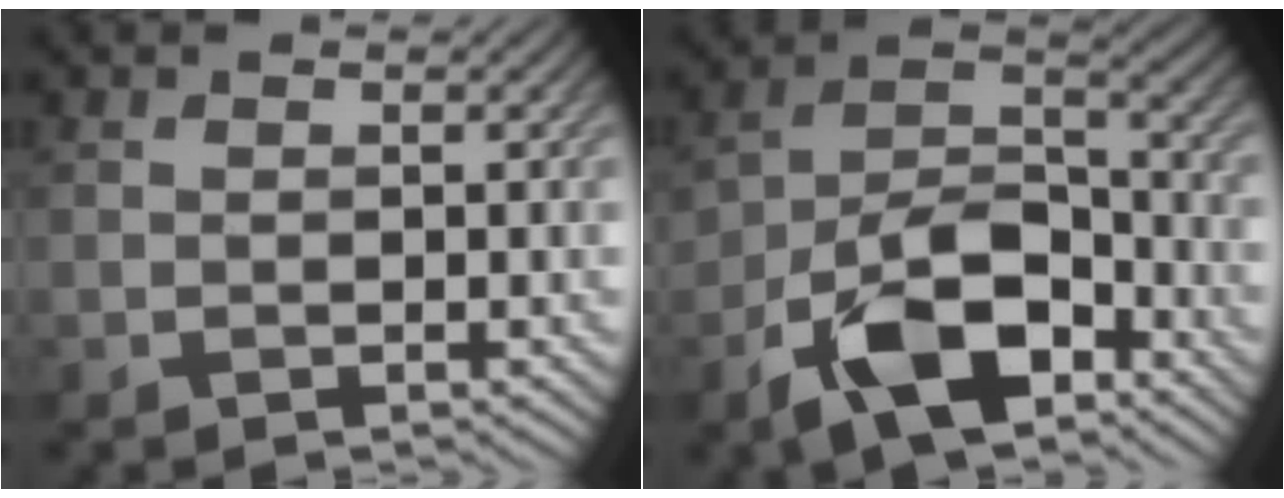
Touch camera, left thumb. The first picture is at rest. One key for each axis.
{"total": 11.6, "fx": -6.6, "fy": 5.9, "fz": 7.4, "tx": -0.143, "ty": -0.001, "tz": -0.131}